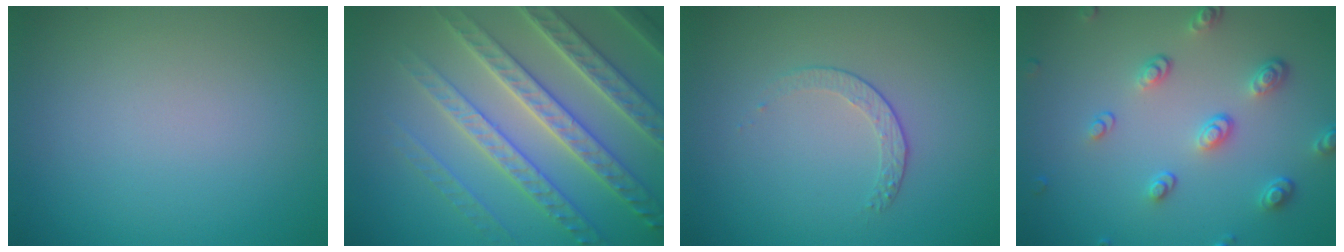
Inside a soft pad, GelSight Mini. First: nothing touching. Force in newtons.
{"total": 7.1, "press": 6.9, "slide": 1.7}
{"total": 1.5, "press": 0.9, "slide": 1.2}
{"total": 3.6, "press": 2.7, "slide": 2.4}